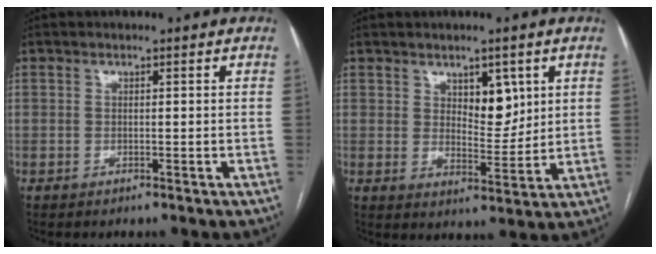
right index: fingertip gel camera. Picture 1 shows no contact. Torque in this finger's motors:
{"motor_torque": [-0.05, 0.01, 0.04, 0.02]}